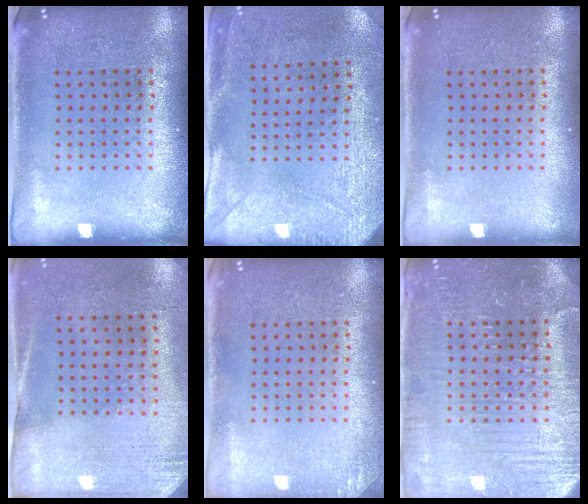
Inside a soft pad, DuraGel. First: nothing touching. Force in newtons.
{"total": 3.0, "press": 2.3, "slide": 1.9}
{"total": 0.0}
{"total": 2.6, "press": 2.3, "slide": 1.3}
{"total": 1.0, "press": 1.0, "slide": 0.1}
{"total": 4.0, "press": 3.9, "slide": 0.9}